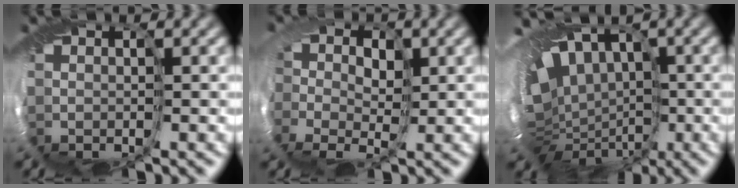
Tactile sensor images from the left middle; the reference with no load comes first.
{"total": 2.6, "force": [-0.4, 2.2, 1.2], "torque": [-0.001, -0.009, -0.022]}
{"total": 13.6, "force": [-0.3, 9.0, 10.2], "torque": [-0.147, -0.018, -0.002]}